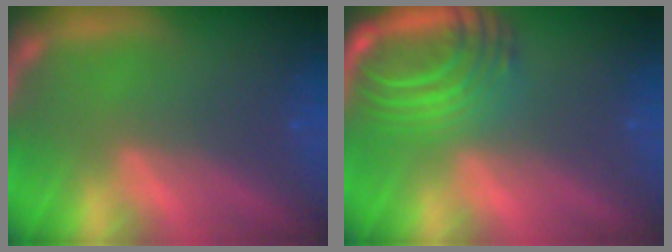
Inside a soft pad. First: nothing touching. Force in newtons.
{"total": 7.1}